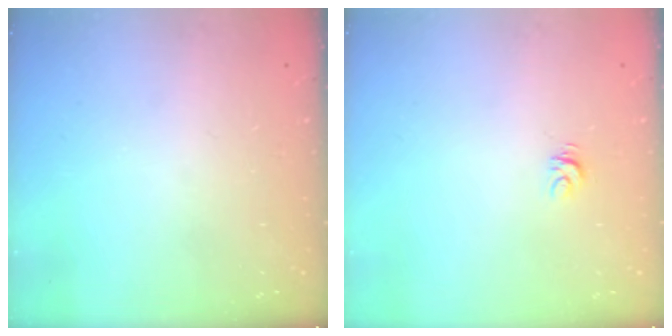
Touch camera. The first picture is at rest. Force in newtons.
{"total": 3.9, "press": 3.9, "slide": 0.2}